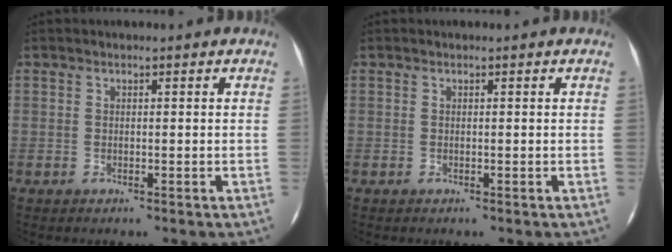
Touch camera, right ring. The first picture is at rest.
{"total": 0.0}